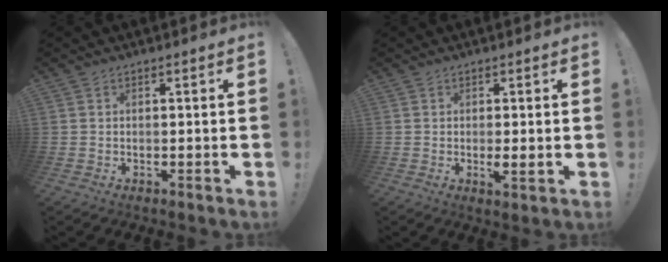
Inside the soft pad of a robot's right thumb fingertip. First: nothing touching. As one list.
[{"total": 2.6, "force": [0.4, 0.4, 2.6], "torque": [-0.033, -0.010, 0.006]}]